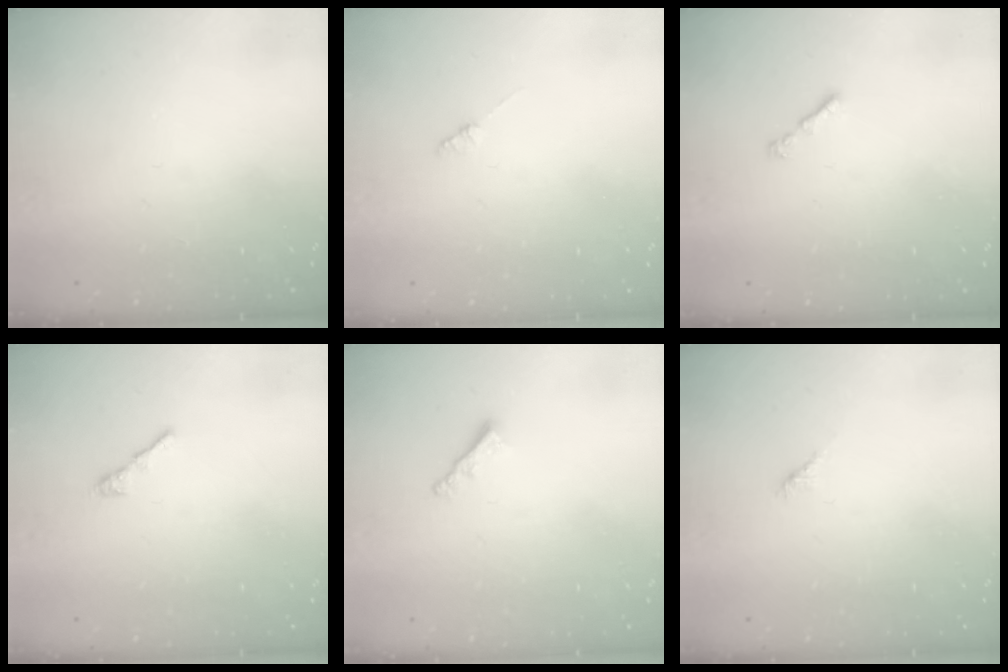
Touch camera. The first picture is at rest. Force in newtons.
{"total": 0.9, "press": 0.8, "slide": 0.2}
{"total": 0.9, "press": 0.8, "slide": 0.5}
{"total": 0.6, "press": 0.4, "slide": 0.4}
{"total": 1.9, "press": 1.9, "slide": 0.5}
{"total": 1.7, "press": 1.6, "slide": 0.5}